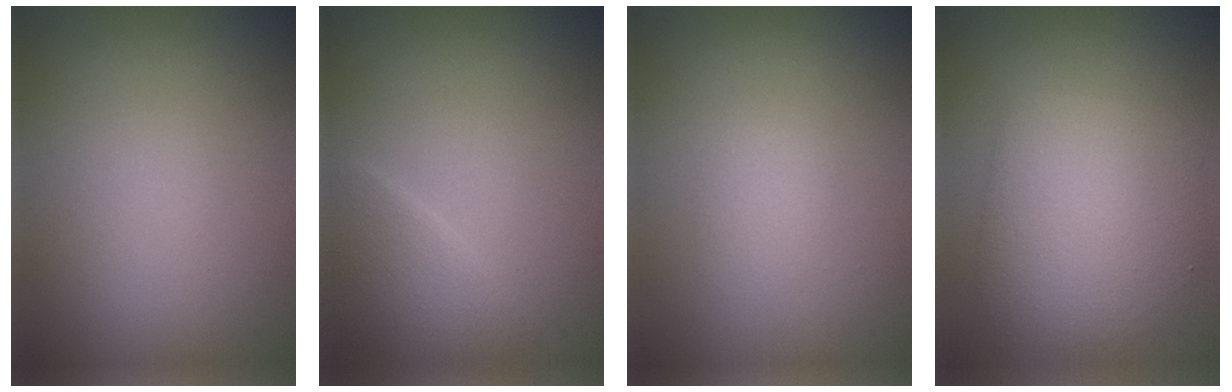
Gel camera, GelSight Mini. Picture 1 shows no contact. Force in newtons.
{"total": 2.8, "press": 2.8, "slide": 0.3}
{"total": 1.0, "press": 1.0, "slide": 0.0}
{"total": 6.1, "press": 6.1, "slide": 0.2}